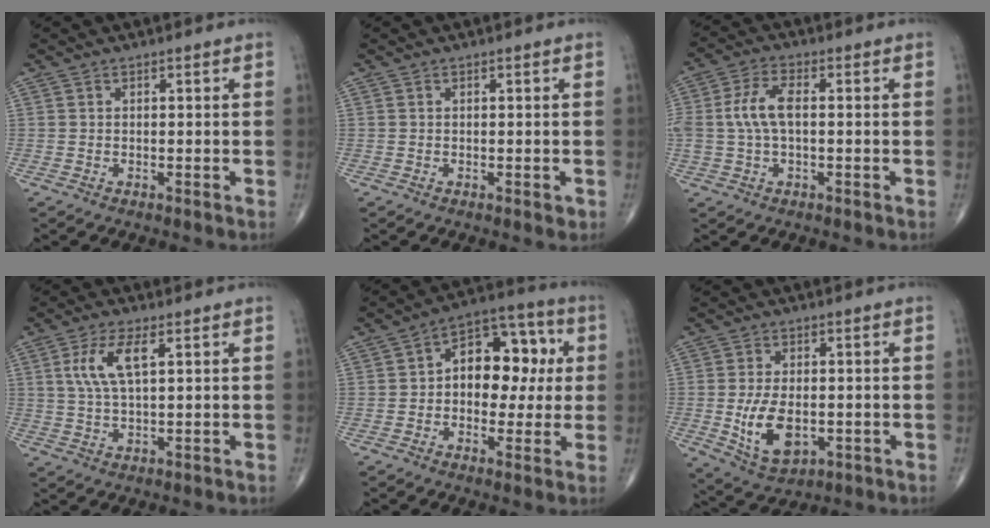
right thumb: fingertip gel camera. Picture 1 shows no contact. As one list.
[{"total": 0.8, "force": [-0.3, 0.4, 0.6], "torque": [-0.004, -0.001, -0.004]}, {"total": 7.1, "force": [0.3, 3.5, 6.2], "torque": [-0.144, 0.019, 0.004]}, {"total": 7.3, "force": [2.3, 2.6, 6.4], "torque": [-0.139, -0.001, 0.050]}, {"total": 14.2, "force": [1.4, 9.3, 10.7], "torque": [-0.101, 0.033, 0.010]}, {"total": 10.0, "force": [-1.6, 5.8, 8.0], "torque": [-0.136, -0.007, -0.013]}]